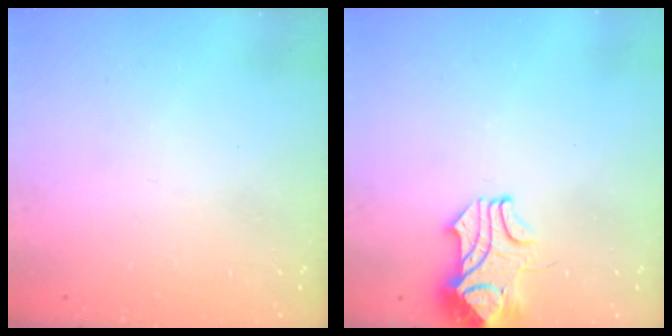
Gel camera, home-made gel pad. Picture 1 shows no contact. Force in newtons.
{"total": 2.4, "press": 2.2, "slide": 1.0}